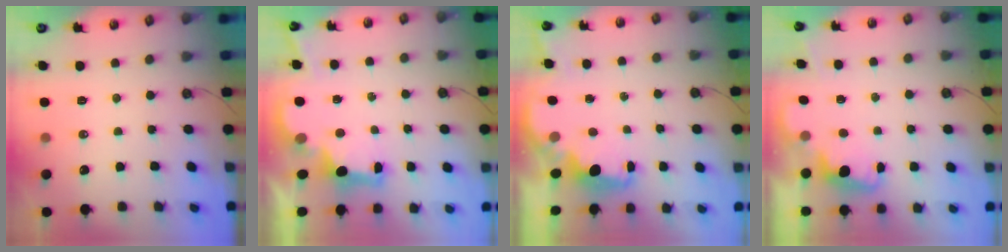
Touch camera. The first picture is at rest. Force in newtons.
{"total": 2.8, "press": 2.6, "slide": 0.9}
{"total": 1.9, "press": 1.8, "slide": 0.7}
{"total": 2.0, "press": 1.8, "slide": 0.9}